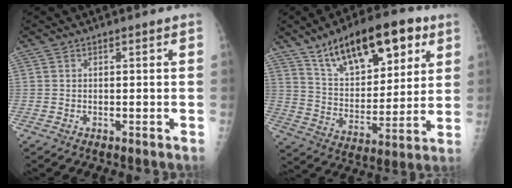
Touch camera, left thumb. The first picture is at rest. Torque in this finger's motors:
{"motor_torque": [1.02, 1.05, 1.51, -1.27, 0.31]}